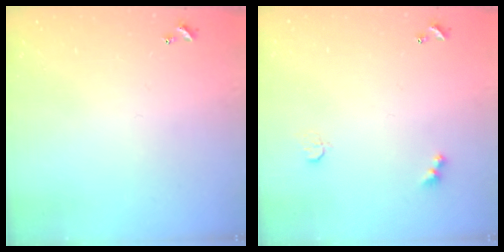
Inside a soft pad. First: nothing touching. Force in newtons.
{"total": 2.9, "press": 2.8, "slide": 0.7}